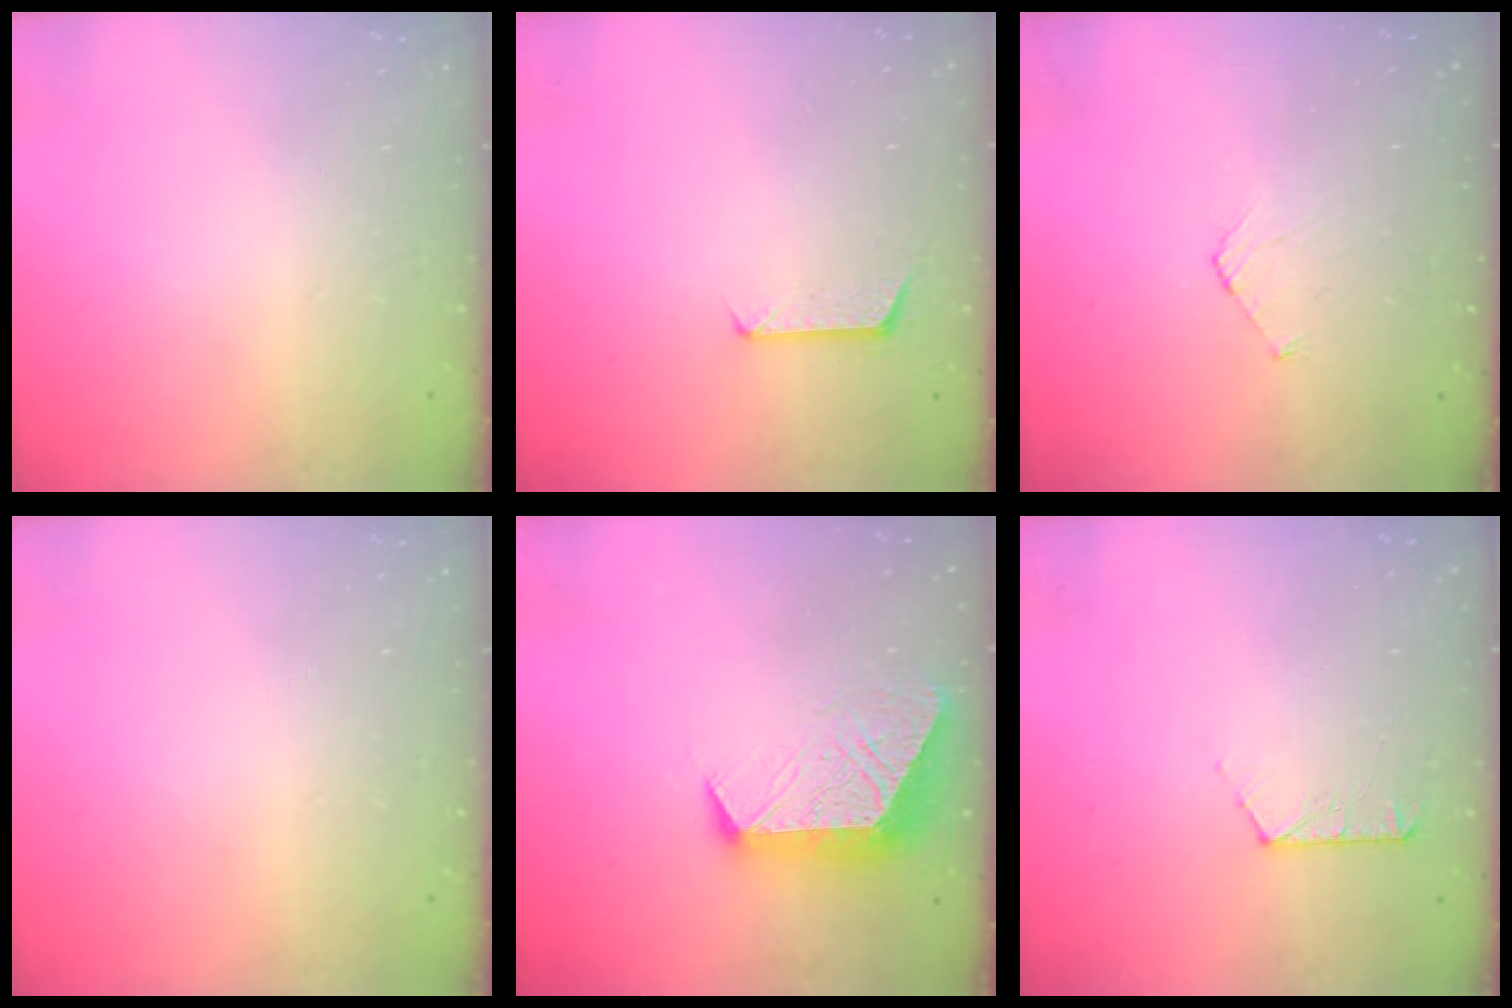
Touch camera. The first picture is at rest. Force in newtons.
{"total": 6.3, "press": 6.3, "slide": 0.5}
{"total": 3.5, "press": 3.5, "slide": 0.2}
{"total": 0.0}
{"total": 11.7, "press": 11.7, "slide": 0.9}
{"total": 6.6, "press": 6.5, "slide": 0.8}